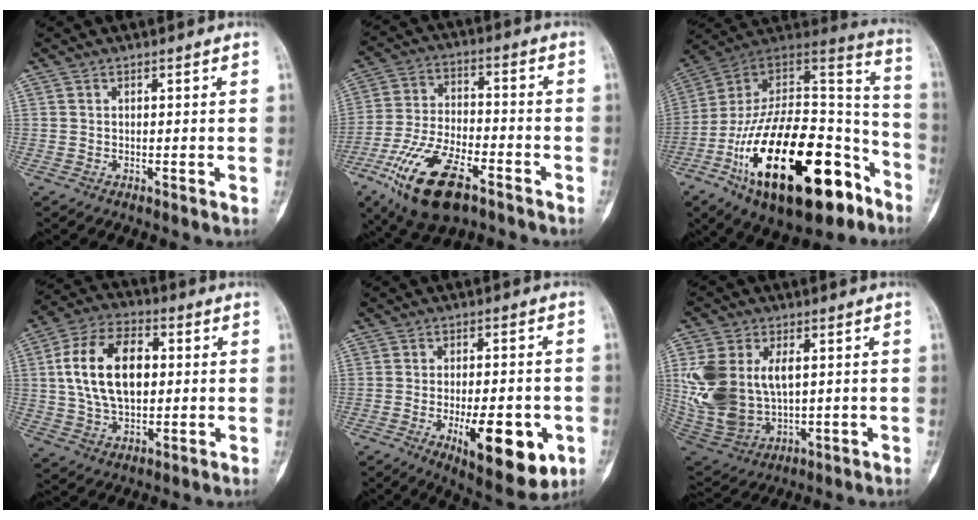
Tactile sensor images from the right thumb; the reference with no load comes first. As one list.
[{"total": 16.9, "force": [-9.1, 7.4, 12.2], "torque": [-0.231, 0.031, -0.159]}, {"total": 35.7, "force": [-16.6, 16.7, 26.9], "torque": [-0.419, 0.072, -0.260]}, {"total": 16.2, "force": [2.1, 10.0, 12.6], "torque": [-0.206, 0.010, 0.036]}, {"total": 15.0, "force": [-4.9, 5.9, 12.9], "torque": [-0.165, -0.002, -0.058]}, {"total": 17.2, "force": [2.5, 11.1, 12.9], "torque": [-0.268, -0.011, 0.067]}]